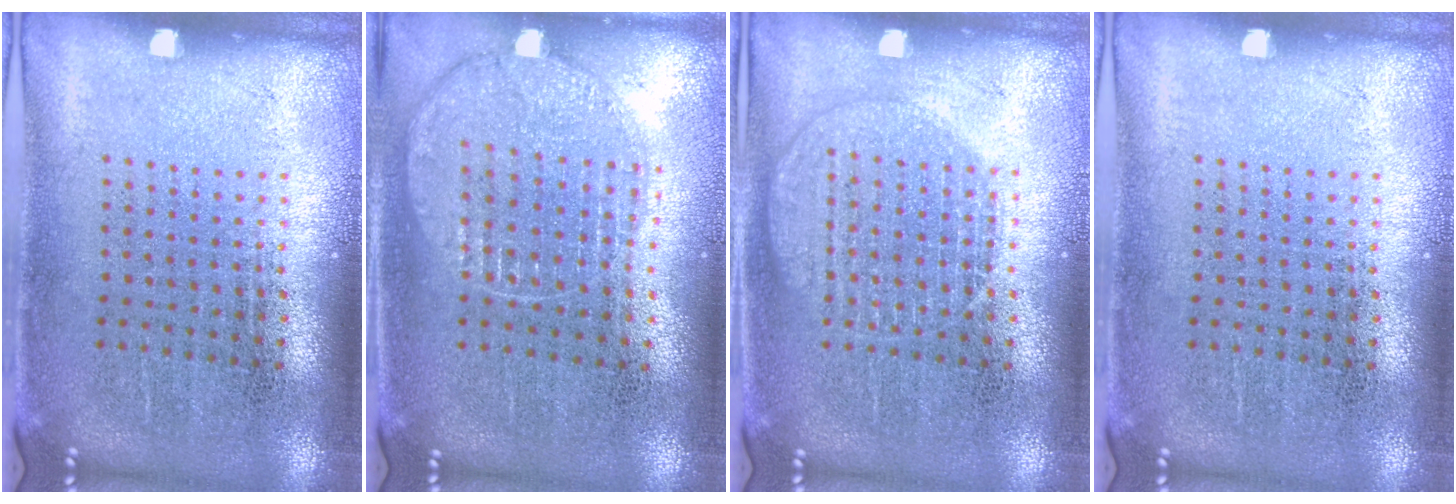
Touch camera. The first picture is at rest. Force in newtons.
{"total": 1.1, "press": 1.1, "slide": 0.1}
{"total": 2.3, "press": 2.3, "slide": 0.4}
{"total": 0.0}